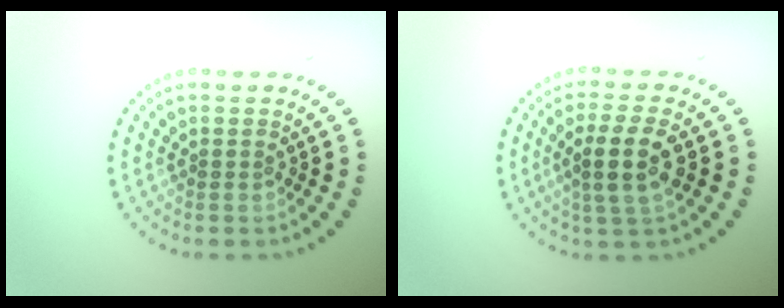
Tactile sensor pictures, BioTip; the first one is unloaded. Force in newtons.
{"total": 4.1, "press": 3.8, "slide": 1.6}